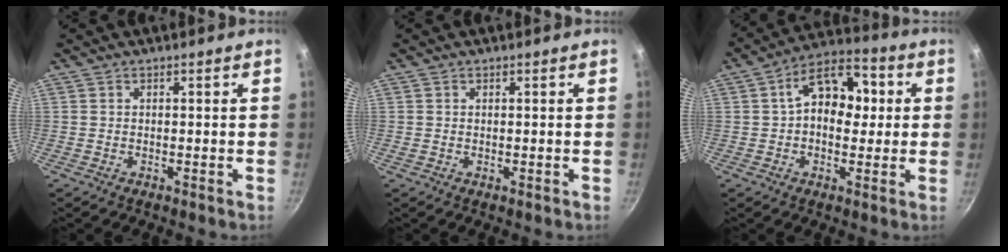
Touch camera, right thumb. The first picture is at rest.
{"total": 0.0}
{"total": 13.1, "force": [1.9, 8.8, 9.5], "torque": [-0.091, 0.023, 0.011]}